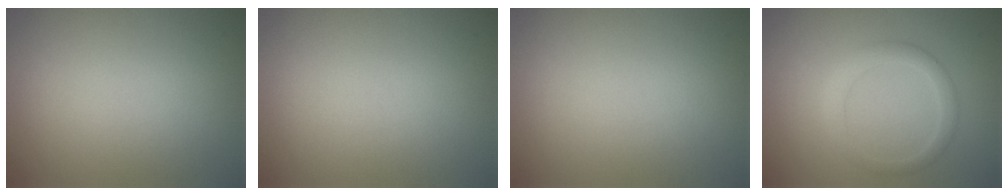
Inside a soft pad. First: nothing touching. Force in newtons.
{"total": 0.0}
{"total": 0.0}
{"total": 2.4, "press": 2.4, "slide": 0.2}